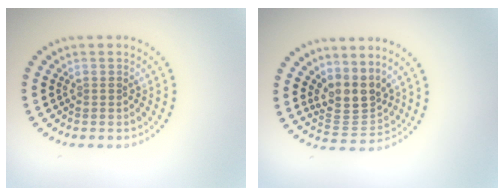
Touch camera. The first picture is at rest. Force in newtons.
{"total": 3.5, "press": 2.6, "slide": 2.3}